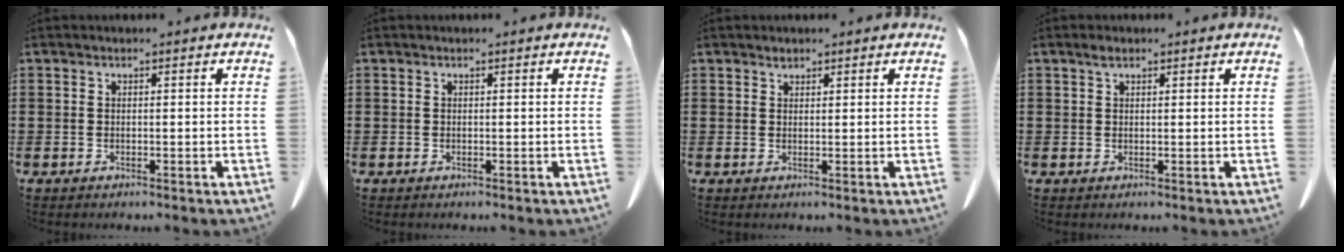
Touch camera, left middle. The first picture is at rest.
{"total": 0.0}
{"total": 1.0, "force": [0.9, 0.4, 0.3], "torque": [-0.007, -0.002, 0.018]}
{"total": 1.2, "force": [0.7, 0.6, 0.8], "torque": [-0.019, 0.003, 0.014]}